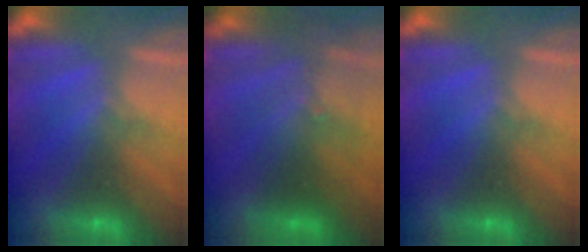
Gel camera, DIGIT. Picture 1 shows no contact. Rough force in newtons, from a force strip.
{"total": 3.0}
{"total": 0.0}